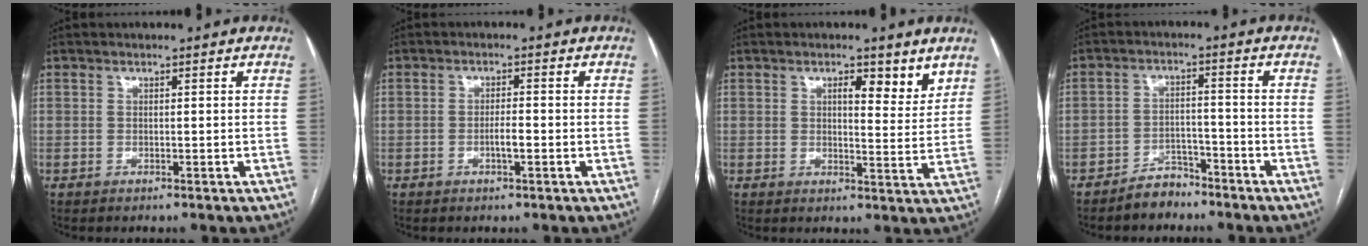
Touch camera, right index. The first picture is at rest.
{"total": 2.3, "force": [-0.8, 0.4, 2.1], "torque": [-0.035, 0.002, -0.012]}
{"total": 5.5, "force": [3.4, 1.9, 3.9], "torque": [-0.043, -0.009, 0.043]}
{"total": 4.3, "force": [-3.7, 2.1, 0.6], "torque": [-0.008, 0.007, -0.062]}